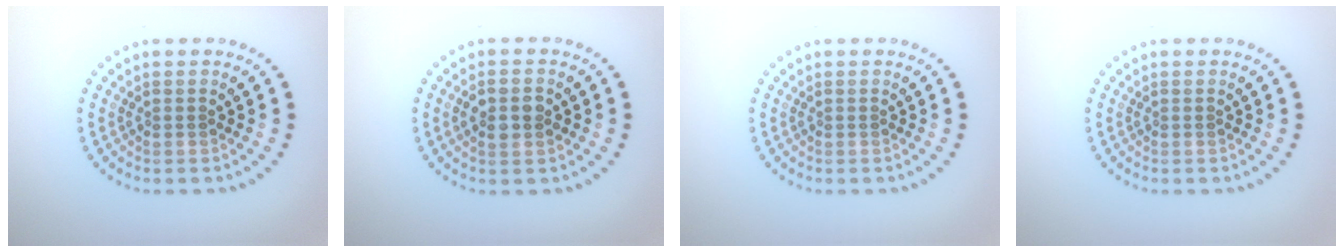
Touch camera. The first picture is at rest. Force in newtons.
{"total": 2.2, "press": 2.2, "slide": 0.1}
{"total": 0.0}
{"total": 0.0}